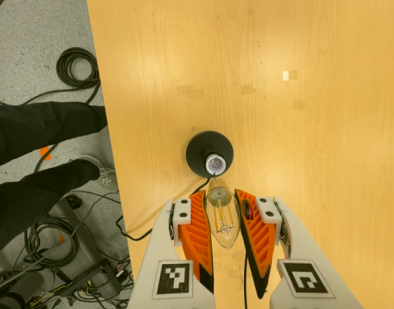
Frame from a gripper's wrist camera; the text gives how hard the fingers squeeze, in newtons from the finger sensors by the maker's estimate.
{"total": 20.0, "left": 22.1, "right": 17.9}